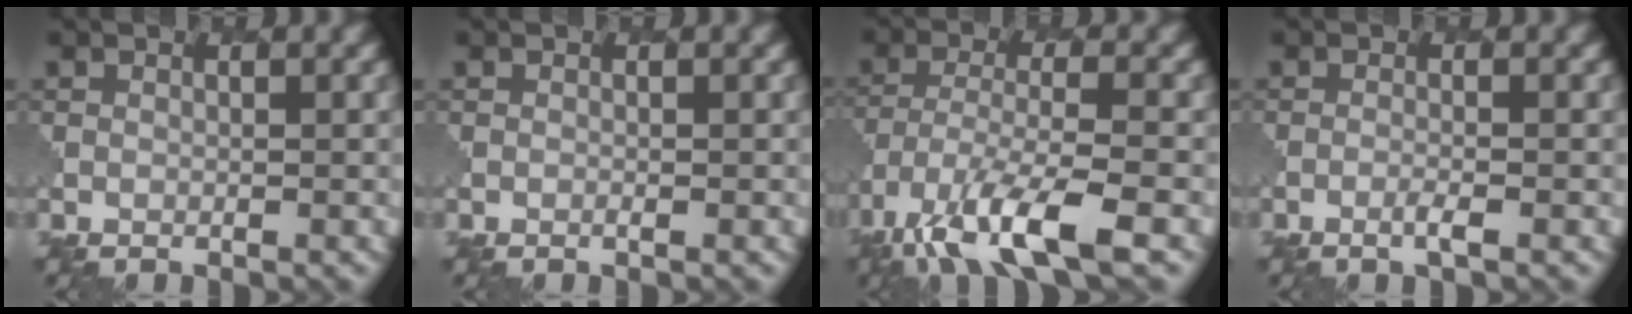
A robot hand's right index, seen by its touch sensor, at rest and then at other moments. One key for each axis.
{"total": 0.0}
{"total": 8.3, "fx": -5.0, "fy": 2.2, "fz": 6.2, "tx": -0.119, "ty": -0.011, "tz": -0.095}
{"total": 1.1, "fx": -0.4, "fy": 0.1, "fz": 1.0, "tx": -0.015, "ty": 0.004, "tz": -0.012}